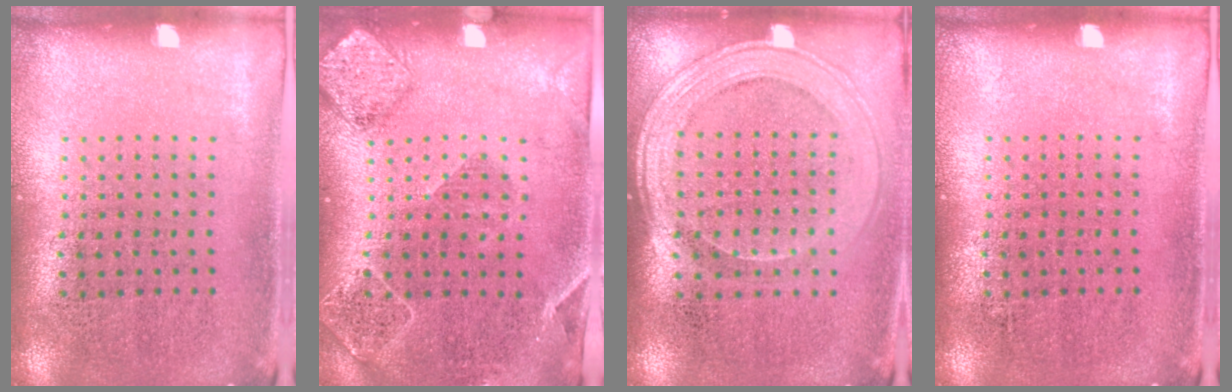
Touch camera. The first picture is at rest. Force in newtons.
{"total": 1.7, "press": 1.7, "slide": 0.5}
{"total": 1.6, "press": 1.4, "slide": 0.7}
{"total": 0.0}